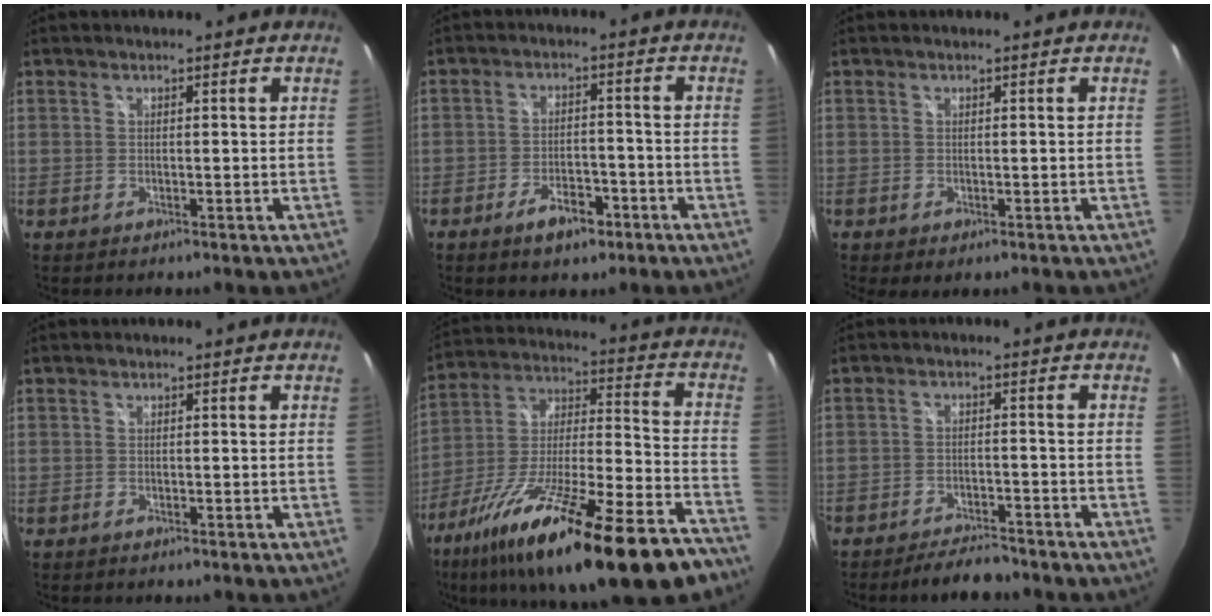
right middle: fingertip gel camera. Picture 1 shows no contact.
{"total": 6.4, "force": [-4.0, 3.1, 3.9], "torque": [-0.080, 0.002, -0.057]}
{"total": 1.3, "force": [-0.6, 0.6, 1.0], "torque": [-0.020, -0.007, -0.005]}
{"total": 0.0}
{"total": 32.9, "force": [-22.5, 6.6, 23.1], "torque": [-0.381, -0.065, -0.352]}
{"total": 6.2, "force": [-5.6, 1.7, 2.1], "torque": [-0.055, 0.003, -0.083]}